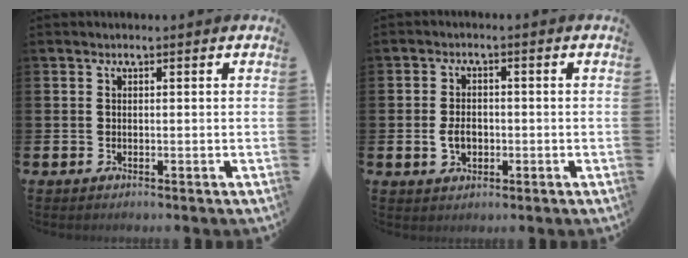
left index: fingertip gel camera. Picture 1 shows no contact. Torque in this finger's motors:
{"motor_torque": [0.60, -0.06, 0.08, 0.04]}